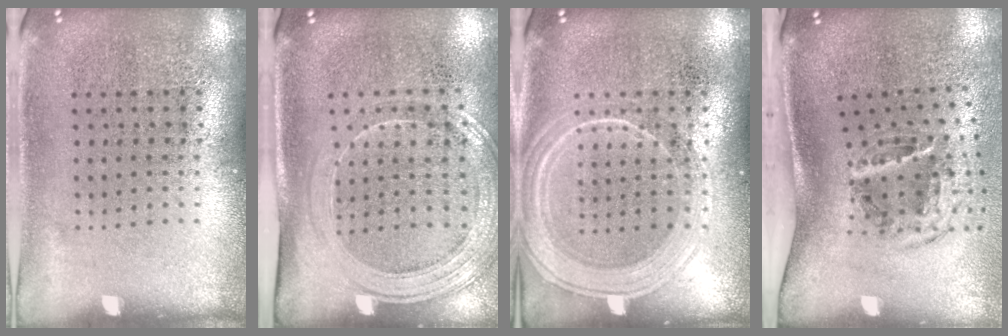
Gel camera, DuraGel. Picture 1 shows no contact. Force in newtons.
{"total": 1.9, "press": 1.7, "slide": 1.0}
{"total": 1.8, "press": 1.8, "slide": 0.4}
{"total": 1.9, "press": 1.1, "slide": 1.6}